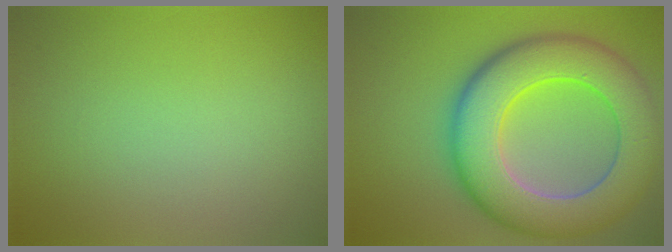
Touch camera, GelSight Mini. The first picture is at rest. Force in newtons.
{"total": 11.4, "press": 11.4, "slide": 0.5}